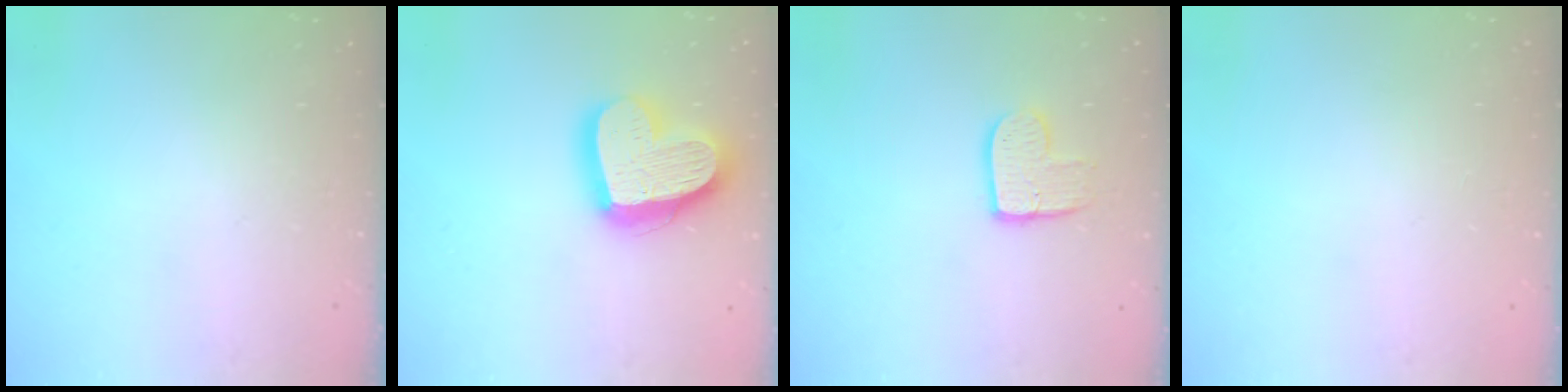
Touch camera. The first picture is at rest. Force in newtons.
{"total": 20.5, "press": 20.4, "slide": 1.8}
{"total": 9.7, "press": 9.6, "slide": 0.7}
{"total": 0.0}